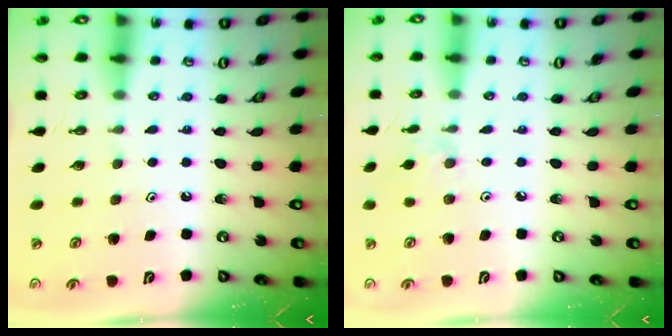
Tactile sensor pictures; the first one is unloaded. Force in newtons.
{"total": 2.6, "press": 2.6, "slide": 0.5}